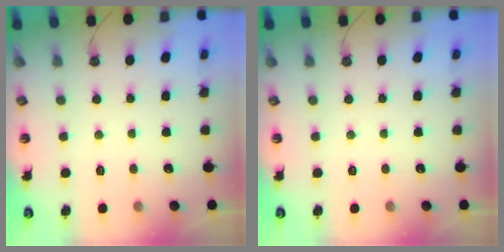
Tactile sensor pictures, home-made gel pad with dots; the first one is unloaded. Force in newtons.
{"total": 0.0}